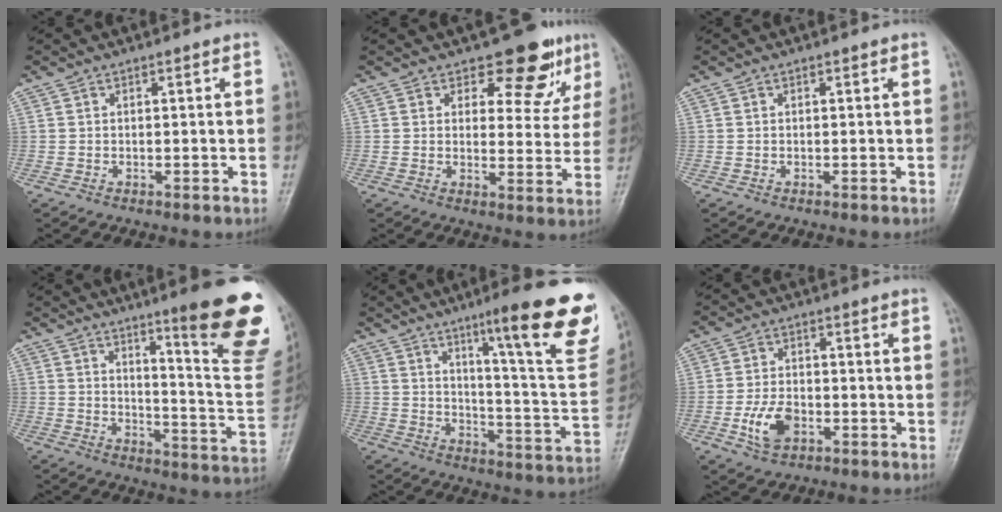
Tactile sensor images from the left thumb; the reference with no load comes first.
{"total": 9.5, "force": [6.5, 5.2, 4.5], "torque": [-0.015, -0.041, 0.076]}
{"total": 0.0}
{"total": 21.9, "force": [12.3, 3.4, 17.8], "torque": [-0.194, -0.075, 0.167]}
{"total": 23.9, "force": [13.5, 3.5, 19.4], "torque": [-0.234, -0.061, 0.192]}
{"total": 6.7, "force": [-2.4, 4.3, 4.6], "torque": [-0.083, 0.009, -0.045]}